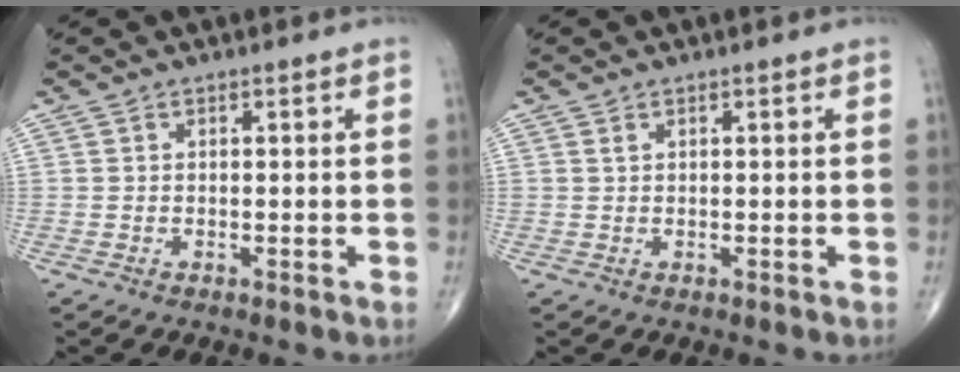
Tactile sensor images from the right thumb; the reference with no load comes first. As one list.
[{"total": 0.5, "force": [0.3, 0.3, 0.3], "torque": [-0.006, 0.003, 0.008]}]